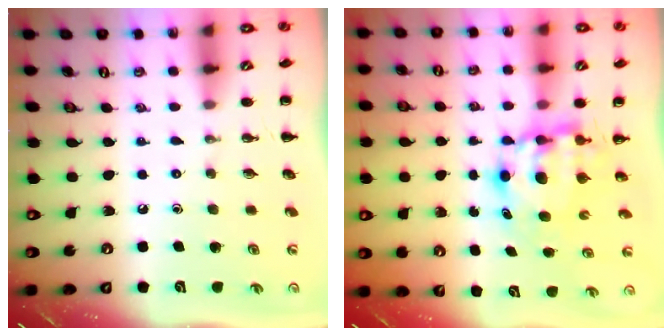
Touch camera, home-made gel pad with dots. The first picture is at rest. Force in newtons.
{"total": 6.5, "press": 6.4, "slide": 1.3}